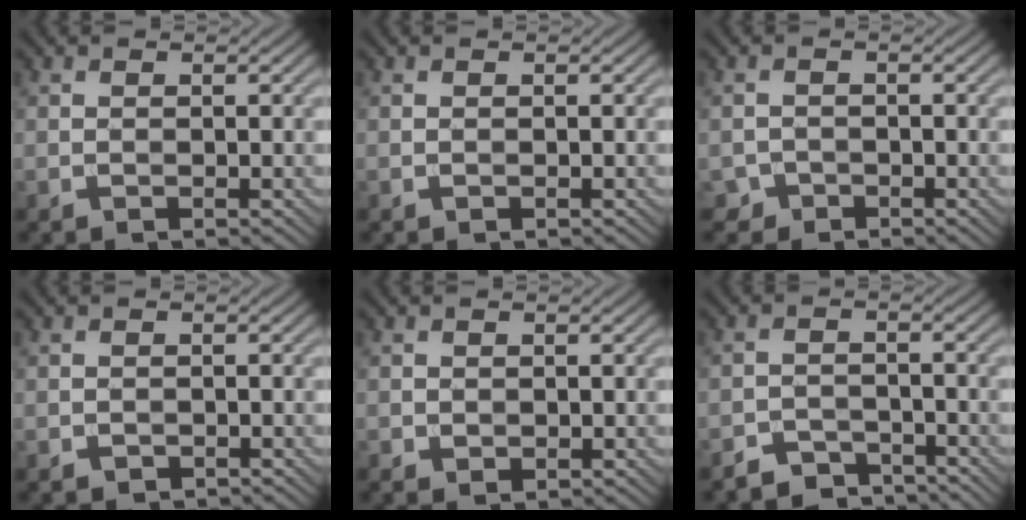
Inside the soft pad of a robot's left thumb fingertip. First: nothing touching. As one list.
[{"total": 0.0}, {"total": 1.7, "force": [-1.2, 1.1, 0.0], "torque": [0.005, 0.000, -0.026]}, {"total": 0.8, "force": [-0.5, 0.6, 0.2], "torque": [-0.001, -0.005, -0.009]}, {"total": 0.9, "force": [0.0, 0.8, 0.3], "torque": [-0.009, -0.006, 0.002]}, {"total": 4.3, "force": [-3.8, 1.6, 1.0], "torque": [-0.012, -0.001, -0.070]}]